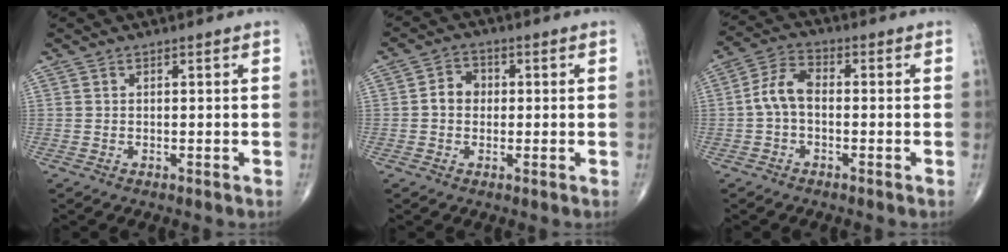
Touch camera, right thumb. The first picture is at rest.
{"total": 4.2, "force": [-0.1, 3.5, 2.3], "torque": [-0.027, 0.015, -0.009]}
{"total": 6.2, "force": [-0.7, 3.6, 5.0], "torque": [-0.095, 0.022, -0.025]}